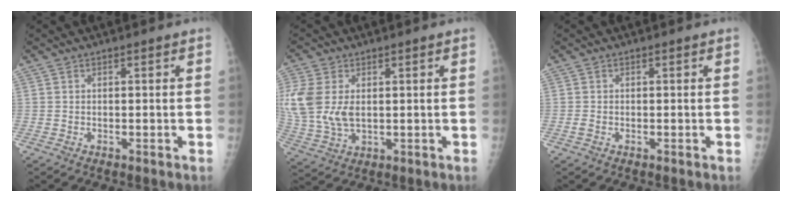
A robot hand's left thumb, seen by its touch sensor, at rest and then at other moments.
{"total": 11.7, "force": [2.0, 7.6, 8.7], "torque": [-0.210, -0.005, 0.046]}
{"total": 1.0, "force": [-0.4, 0.7, 0.6], "torque": [-0.015, -0.001, -0.007]}